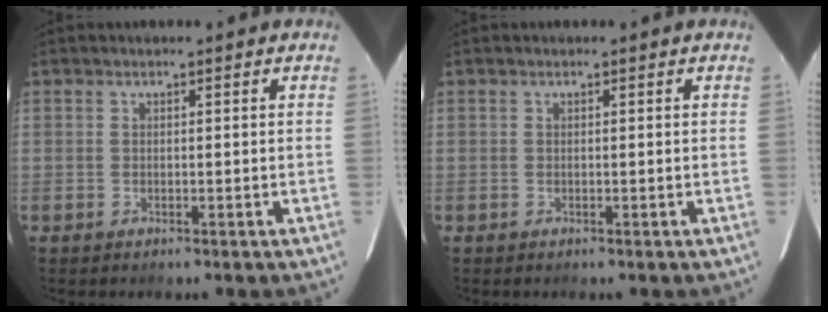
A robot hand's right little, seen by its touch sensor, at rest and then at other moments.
{"total": 0.0}